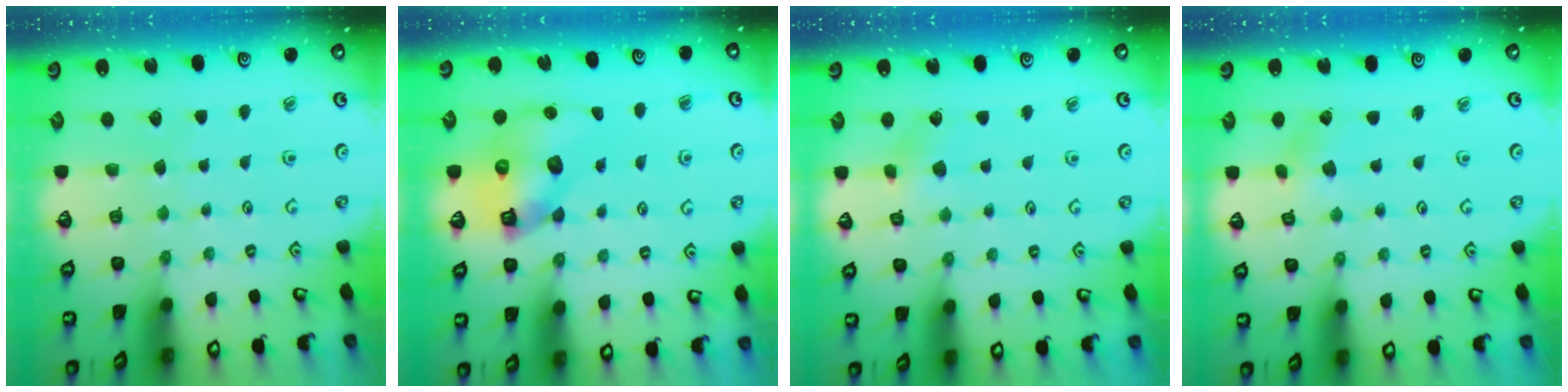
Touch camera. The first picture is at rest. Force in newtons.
{"total": 10.7, "press": 10.6, "slide": 1.6}
{"total": 3.3, "press": 3.3, "slide": 0.5}
{"total": 1.6, "press": 1.6, "slide": 0.1}